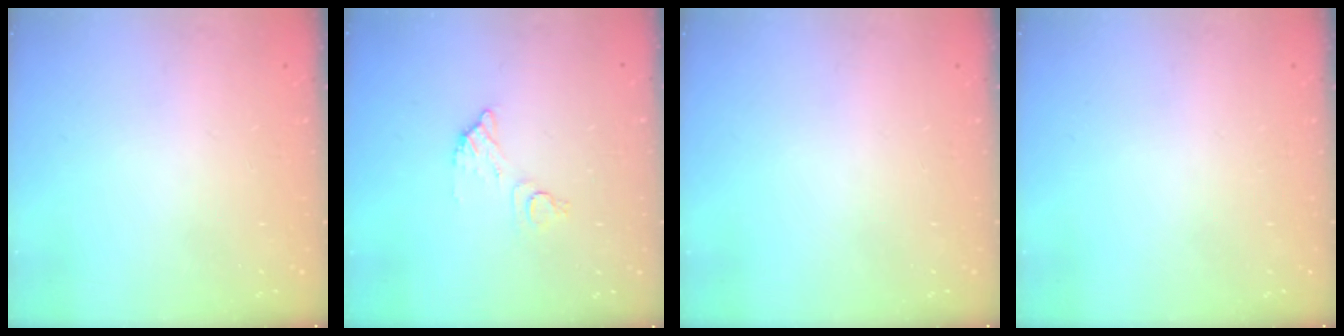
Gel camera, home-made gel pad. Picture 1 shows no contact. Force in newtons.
{"total": 6.2, "press": 6.2, "slide": 0.3}
{"total": 0.0}
{"total": 0.0}